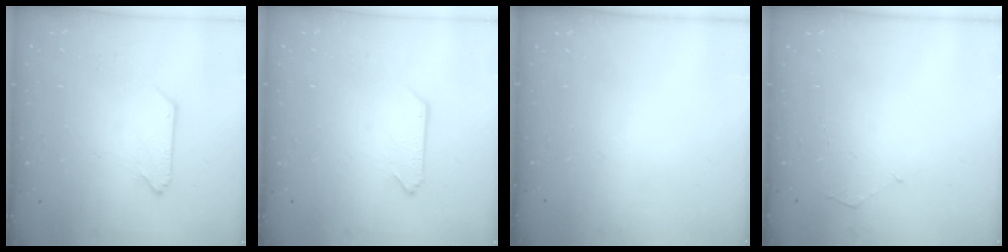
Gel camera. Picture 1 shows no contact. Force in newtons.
{"total": 0.0}
{"total": 0.0}
{"total": 3.9, "press": 3.9, "slide": 0.5}